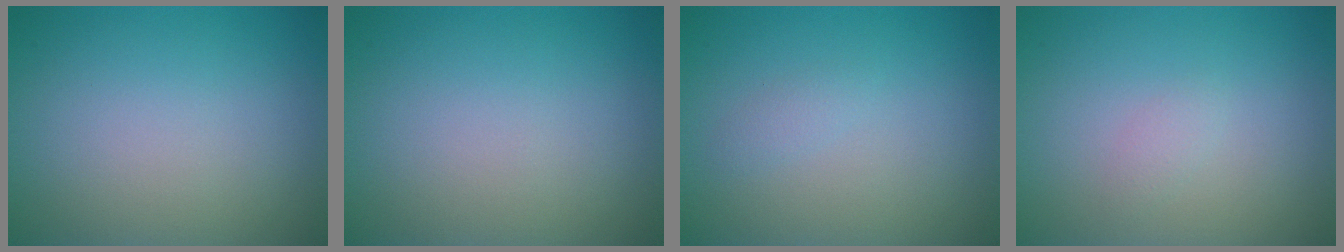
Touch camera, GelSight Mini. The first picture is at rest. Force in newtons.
{"total": 0.0}
{"total": 0.7, "press": 0.7, "slide": 0.0}
{"total": 0.7, "press": 0.7, "slide": 0.1}